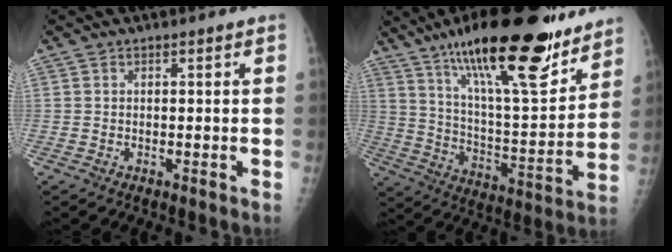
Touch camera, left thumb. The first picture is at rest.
{"total": 26.2, "force": [17.9, 7.0, 17.9], "torque": [-0.257, -0.072, 0.294]}